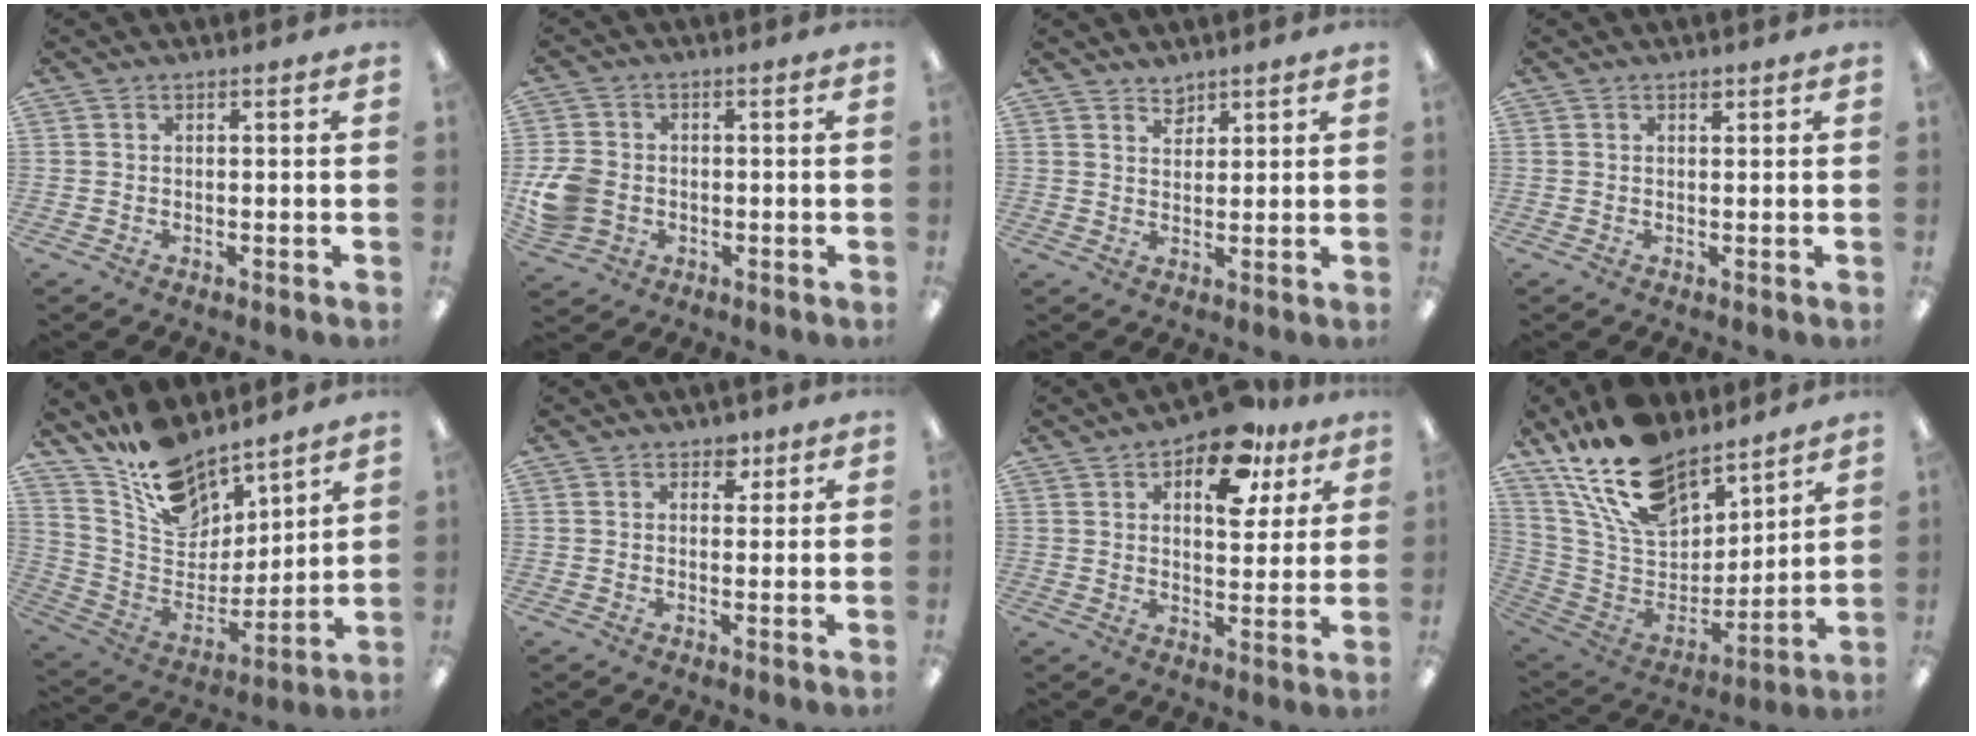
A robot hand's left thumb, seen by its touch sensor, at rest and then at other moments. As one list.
[{"total": 8.5, "force": [-1.4, 7.0, 4.6], "torque": [-0.102, 0.014, -0.023]}, {"total": 2.9, "force": [2.6, 1.3, 0.2], "torque": [0.007, -0.017, 0.047]}, {"total": 1.1, "force": [0.8, 0.5, 0.6], "torque": [-0.006, -0.002, 0.012]}, {"total": 15.4, "force": [13.2, 6.8, 4.0], "torque": [-0.101, -0.100, 0.249]}, {"total": 3.1, "force": [1.8, 2.2, 1.1], "torque": [0.000, -0.004, 0.029]}, {"total": 14.5, "force": [8.0, 7.5, 9.4], "torque": [-0.120, -0.028, 0.133]}, {"total": 21.1, "force": [15.5, 10.3, 9.8], "torque": [-0.204, -0.086, 0.287]}]